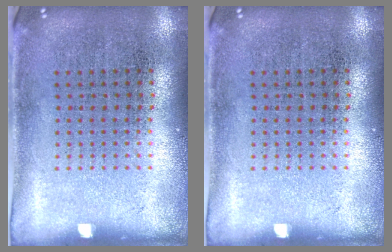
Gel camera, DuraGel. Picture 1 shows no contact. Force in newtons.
{"total": 0.0}